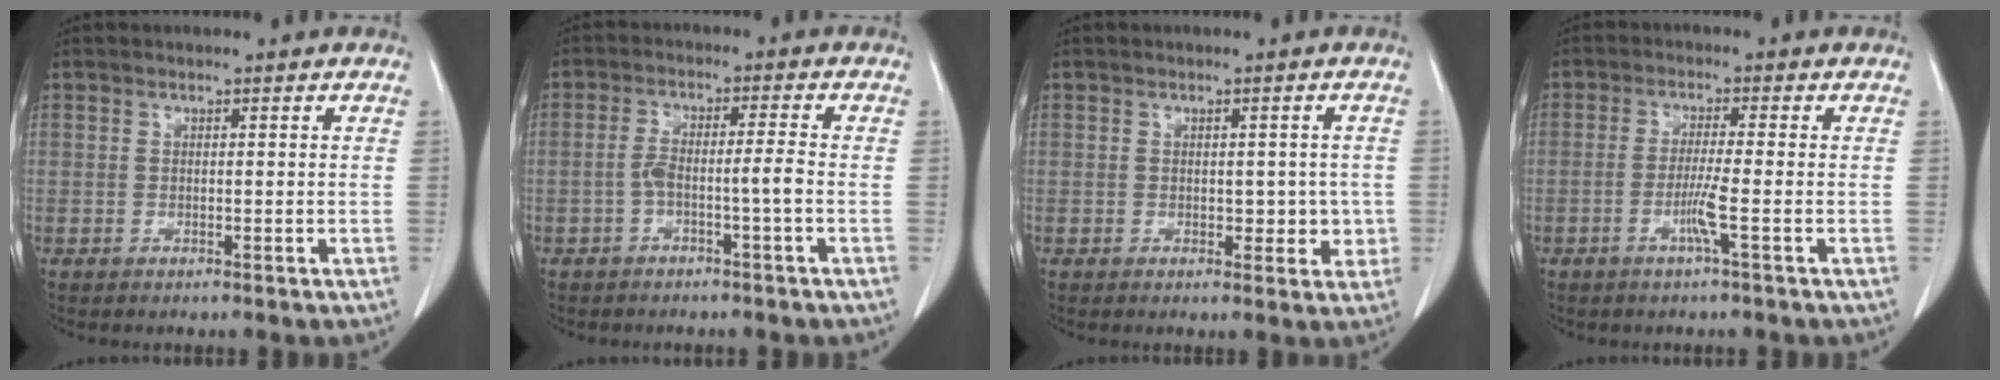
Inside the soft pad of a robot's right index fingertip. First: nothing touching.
{"total": 4.1, "force": [-1.5, -0.1, 3.8], "torque": [-0.075, 0.015, -0.023]}
{"total": 3.7, "force": [-0.2, 2.4, 2.8], "torque": [-0.023, 0.005, 0.003]}
{"total": 3.9, "force": [-1.4, -0.7, 3.6], "torque": [-0.072, -0.007, -0.031]}